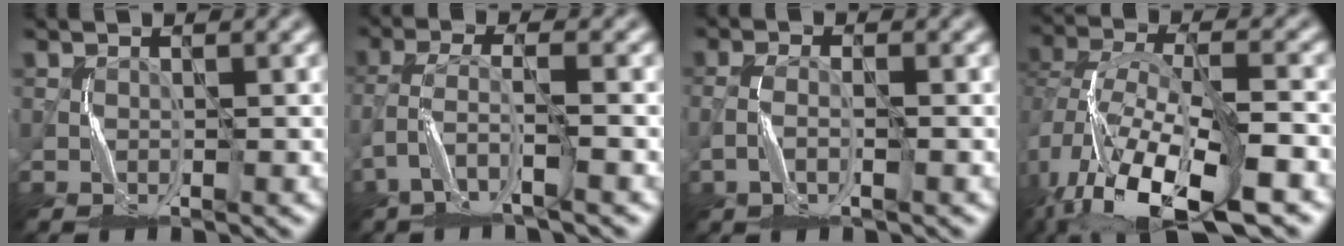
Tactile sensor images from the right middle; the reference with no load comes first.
{"total": 3.5, "force": [-2.1, 0.9, 2.7], "torque": [-0.074, 0.000, -0.046]}
{"total": 2.0, "force": [-0.8, 0.6, 1.7], "torque": [-0.045, 0.004, -0.020]}
{"total": 13.6, "force": [-7.5, 6.0, 9.6], "torque": [-0.206, -0.017, -0.117]}